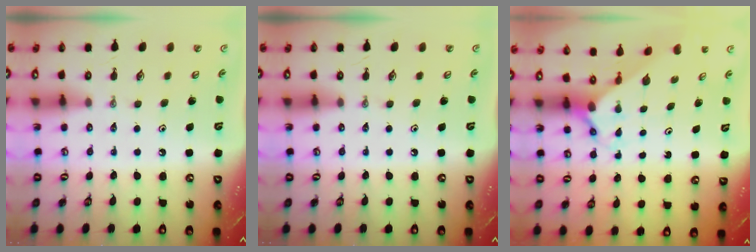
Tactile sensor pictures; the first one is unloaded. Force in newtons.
{"total": 0.0}
{"total": 1.7, "press": 1.7, "slide": 0.1}